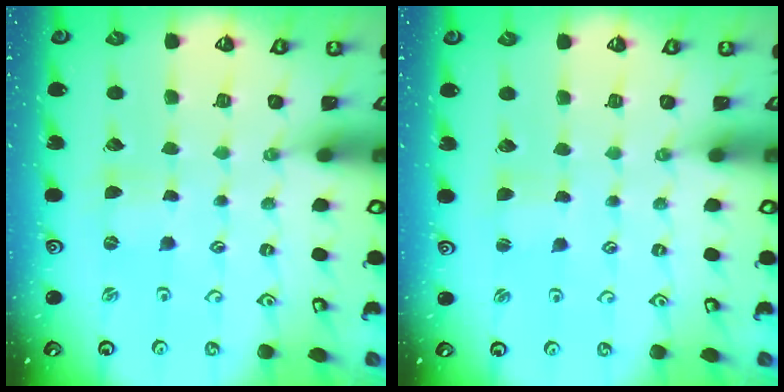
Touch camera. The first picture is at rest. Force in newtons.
{"total": 1.9, "press": 1.9, "slide": 0.3}